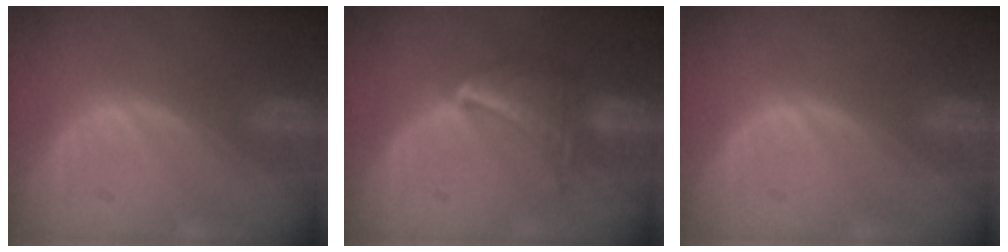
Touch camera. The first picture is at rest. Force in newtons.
{"total": 7.2, "press": 6.3, "slide": 3.3}
{"total": 0.0}